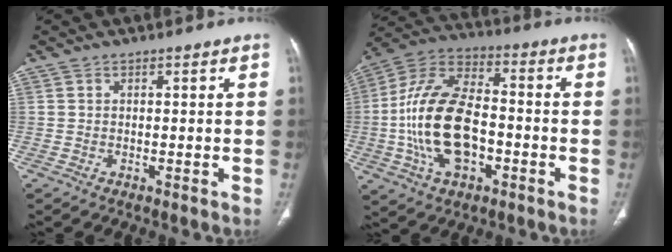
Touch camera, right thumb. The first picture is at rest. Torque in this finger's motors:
{"motor_torque": [2.87, 2.14, 1.97, -0.74, 0.66]}